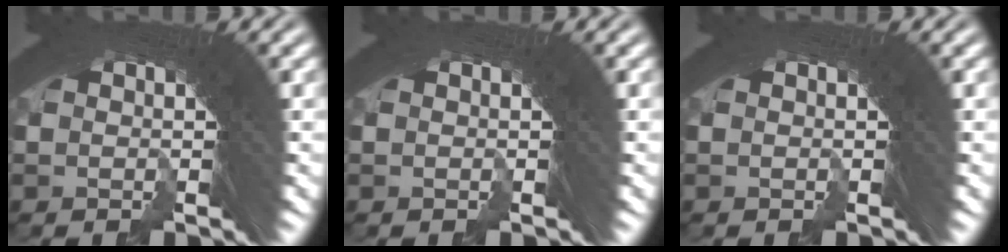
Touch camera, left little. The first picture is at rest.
{"total": 0.0}
{"total": 0.0}